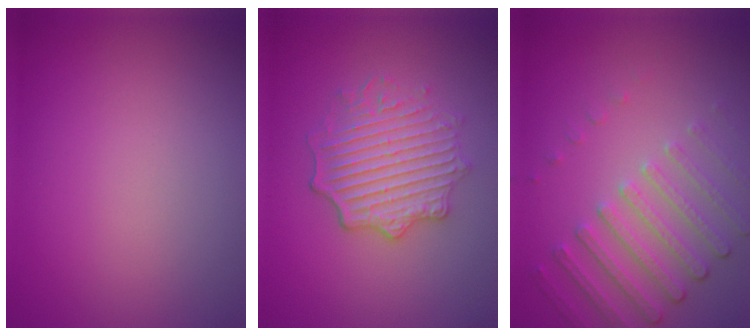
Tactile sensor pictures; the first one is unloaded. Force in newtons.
{"total": 4.7, "press": 4.0, "slide": 2.5}
{"total": 4.7, "press": 3.4, "slide": 3.3}